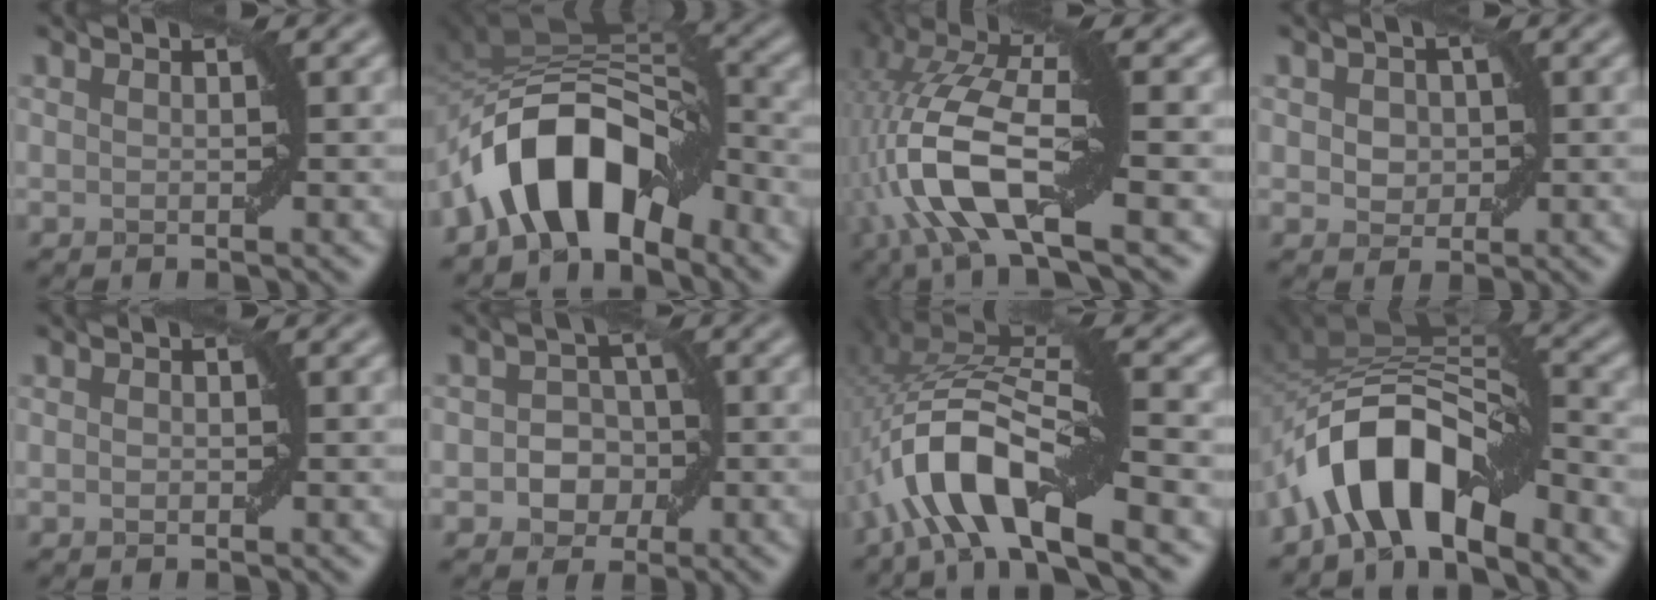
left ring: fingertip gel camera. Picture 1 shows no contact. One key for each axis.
{"total": 9.2, "fx": -5.3, "fy": 4.9, "fz": 5.8, "tx": -0.083, "ty": 0.016, "tz": -0.097}
{"total": 10.5, "fx": -2.5, "fy": 3.7, "fz": 9.5, "tx": -0.208, "ty": 0.013, "tz": -0.056}
{"total": 2.3, "fx": 0.3, "fy": 1.9, "fz": 1.2, "tx": -0.018, "ty": 0.002, "tz": 0.000}
{"total": 0.7, "fx": -0.1, "fy": 0.4, "fz": 0.5, "tx": -0.006, "ty": 0.002, "tz": -0.002}
{"total": 3.3, "fx": -0.8, "fy": 2.8, "fz": 1.7, "tx": 0.000, "ty": 0.001, "tz": -0.019}
{"total": 10.7, "fx": -3.9, "fy": 3.4, "fz": 9.3, "tx": -0.173, "ty": 0.023, "tz": -0.078}
{"total": 7.8, "fx": -5.0, "fy": 3.3, "fz": 5.1, "tx": -0.071, "ty": 0.013, "tz": -0.090}